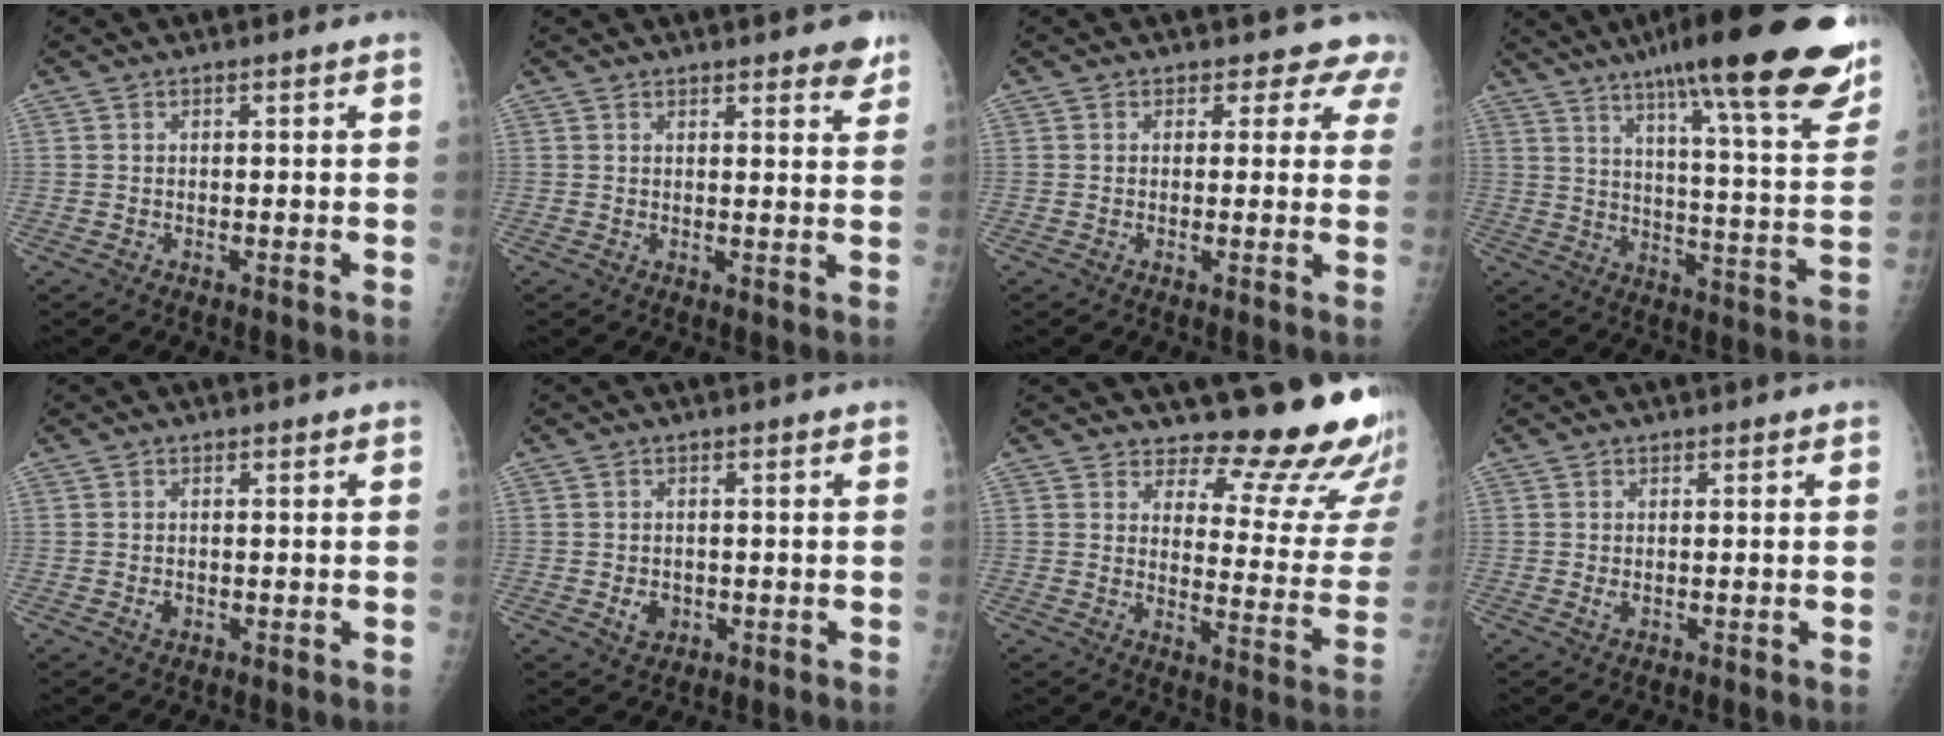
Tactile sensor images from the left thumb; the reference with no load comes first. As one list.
[{"total": 4.7, "force": [3.9, 1.4, 2.3], "torque": [-0.007, -0.018, 0.043]}, {"total": 4.6, "force": [3.8, 2.6, -0.3], "torque": [0.042, -0.018, 0.016]}, {"total": 28.4, "force": [20.2, 4.3, 19.5], "torque": [-0.260, -0.078, 0.274]}, {"total": 1.1, "force": [-0.1, 0.9, 0.6], "torque": [-0.008, 0.000, 0.000]}, {"total": 2.8, "force": [-0.5, 2.3, 1.5], "torque": [-0.013, 0.000, 0.001]}, {"total": 17.6, "force": [15.7, 4.7, 6.3], "torque": [-0.029, -0.159, 0.181]}, {"total": 0.9, "force": [0.2, 0.6, 0.6], "torque": [-0.012, -0.002, 0.004]}]